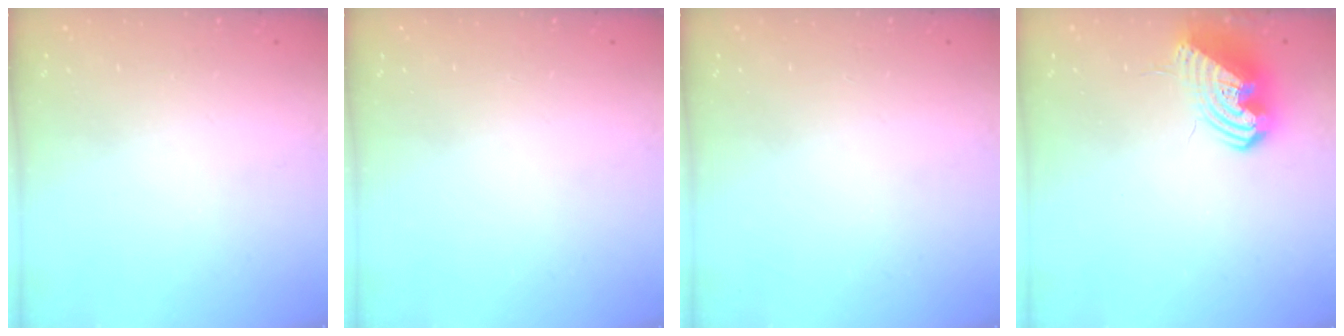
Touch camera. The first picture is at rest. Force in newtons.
{"total": 0.0}
{"total": 0.0}
{"total": 10.9, "press": 10.7, "slide": 1.9}